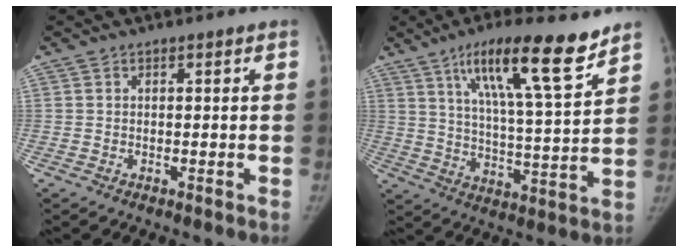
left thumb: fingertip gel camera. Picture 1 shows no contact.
{"total": 17.5, "force": [11.1, 2.8, 13.2], "torque": [-0.199, -0.052, 0.185]}